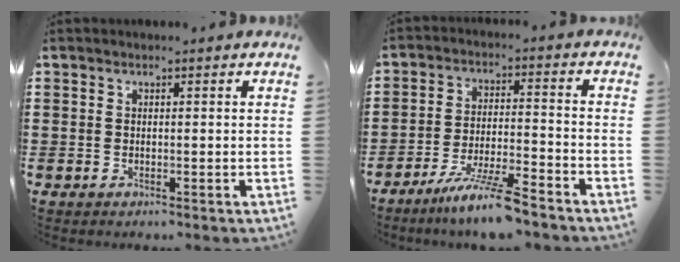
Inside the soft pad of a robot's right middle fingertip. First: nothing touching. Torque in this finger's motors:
{"motor_torque": [1.50, -0.64, 0.29, 0.15]}